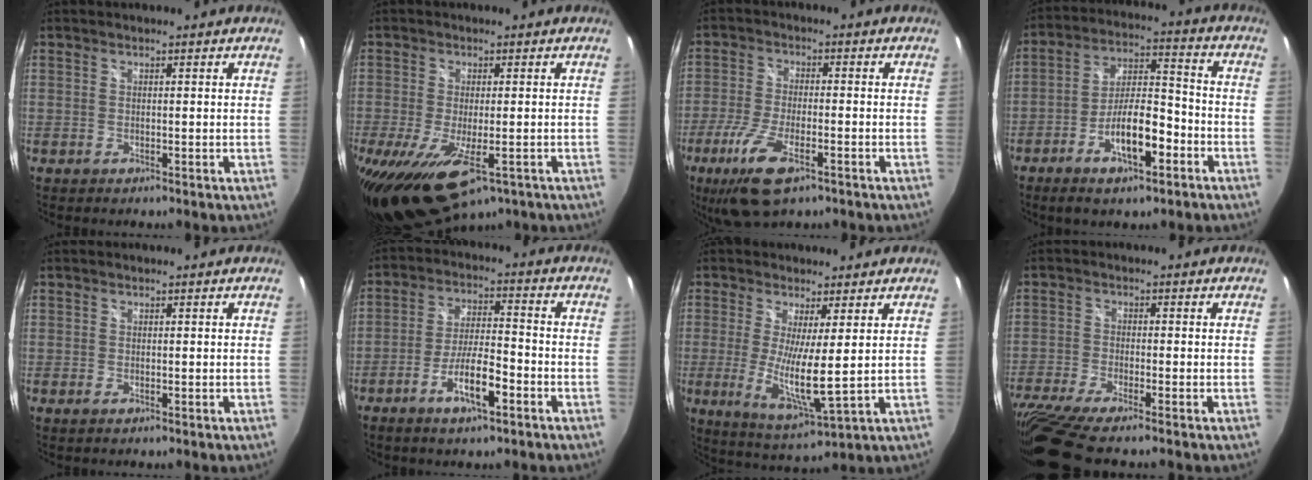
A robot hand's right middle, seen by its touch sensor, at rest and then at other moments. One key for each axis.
{"total": 13.7, "fx": -6.5, "fy": 5.7, "fz": 10.6, "tx": -0.220, "ty": -0.056, "tz": -0.099}
{"total": 11.1, "fx": -6.1, "fy": 3.8, "fz": 8.5, "tx": -0.192, "ty": -0.030, "tz": -0.114}
{"total": 11.6, "fx": -5.8, "fy": 3.7, "fz": 9.2, "tx": -0.172, "ty": 0.014, "tz": -0.094}
{"total": 0.0}
{"total": 8.7, "fx": -4.7, "fy": 2.0, "fz": 7.0, "tx": -0.143, "ty": -0.001, "tz": -0.082}
{"total": 9.4, "fx": 0.6, "fy": 0.9, "fz": 9.3, "tx": -0.179, "ty": -0.028, "tz": 0.012}
{"total": 11.5, "fx": -9.5, "fy": 0.4, "fz": 6.4, "tx": -0.153, "ty": -0.051, "tz": -0.173}